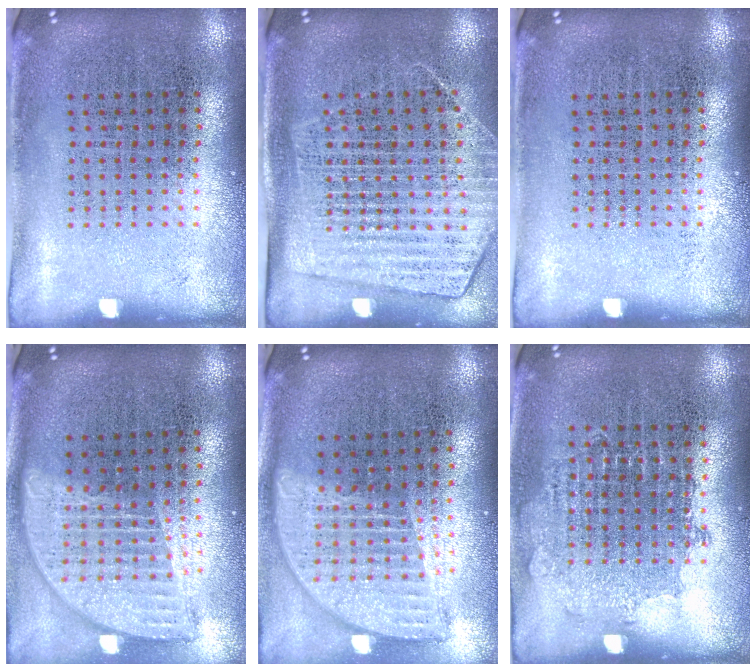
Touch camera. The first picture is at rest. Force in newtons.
{"total": 1.8, "press": 1.5, "slide": 0.9}
{"total": 0.0}
{"total": 1.9, "press": 1.5, "slide": 1.2}
{"total": 1.9, "press": 1.5, "slide": 1.2}
{"total": 0.8, "press": 0.8, "slide": 0.2}